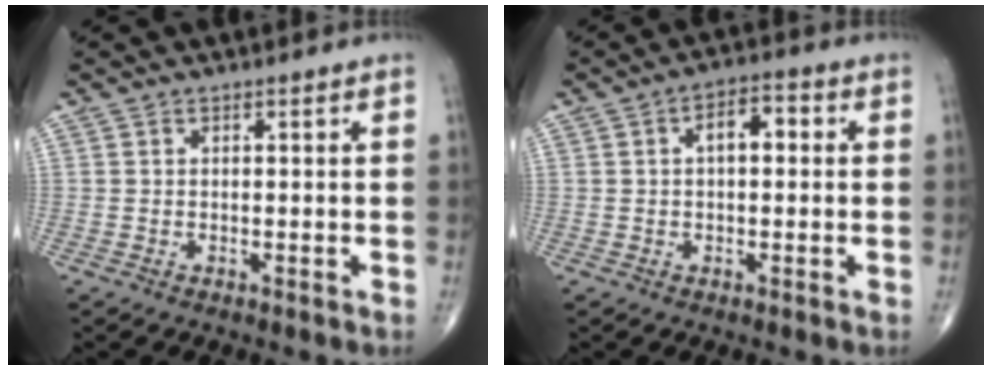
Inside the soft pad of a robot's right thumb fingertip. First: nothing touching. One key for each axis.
{"total": 5.4, "fx": 0.8, "fy": 2.9, "fz": 4.5, "tx": -0.064, "ty": 0.018, "tz": 0.003}